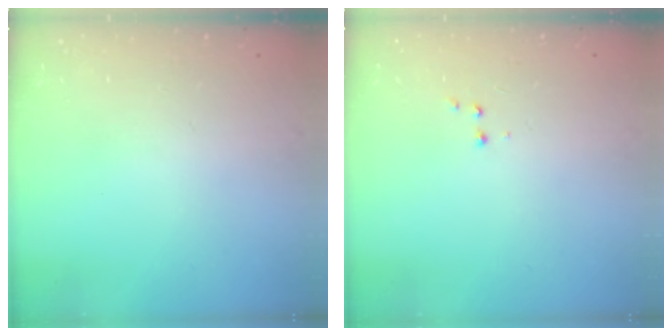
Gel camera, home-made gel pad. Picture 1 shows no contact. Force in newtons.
{"total": 2.6, "press": 2.5, "slide": 0.6}